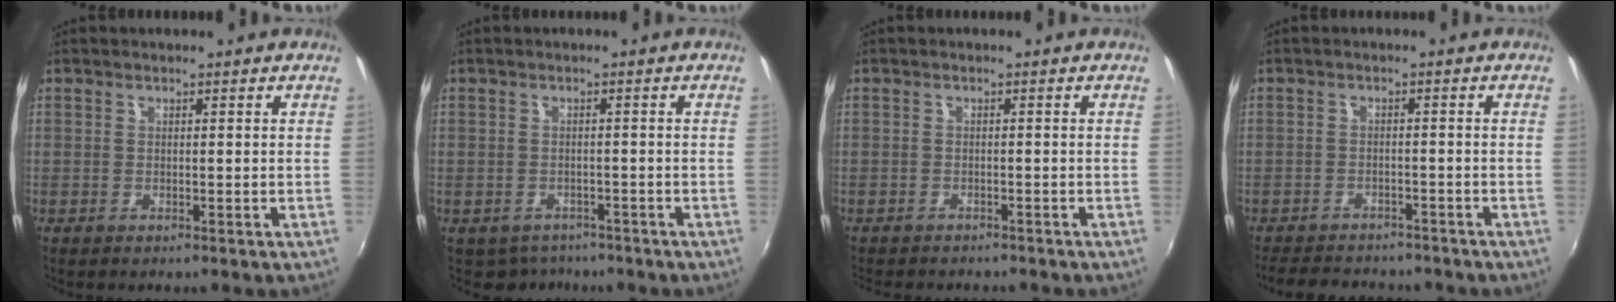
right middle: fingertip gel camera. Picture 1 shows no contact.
{"total": 4.1, "force": [-3.2, 2.6, 0.5], "torque": [-0.021, -0.010, -0.045]}
{"total": 3.9, "force": [-3.5, 1.1, 1.2], "torque": [-0.032, -0.015, -0.053]}
{"total": 9.7, "force": [-8.5, 3.7, 3.1], "torque": [-0.080, -0.003, -0.124]}